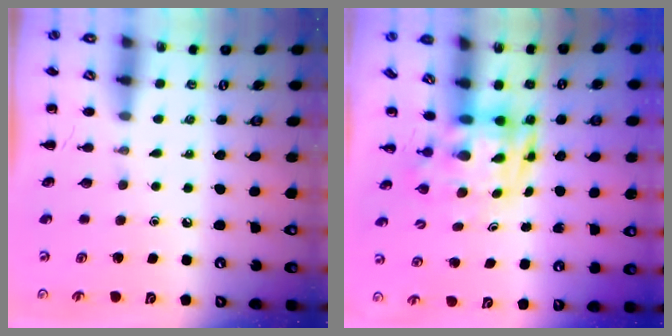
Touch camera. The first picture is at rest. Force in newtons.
{"total": 3.9, "press": 3.8, "slide": 0.7}